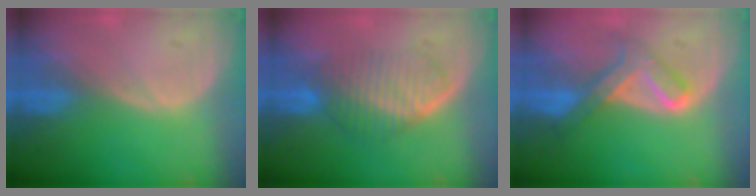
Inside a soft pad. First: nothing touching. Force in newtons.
{"total": 6.3, "press": 6.2, "slide": 1.2}
{"total": 6.4, "press": 6.0, "slide": 2.1}